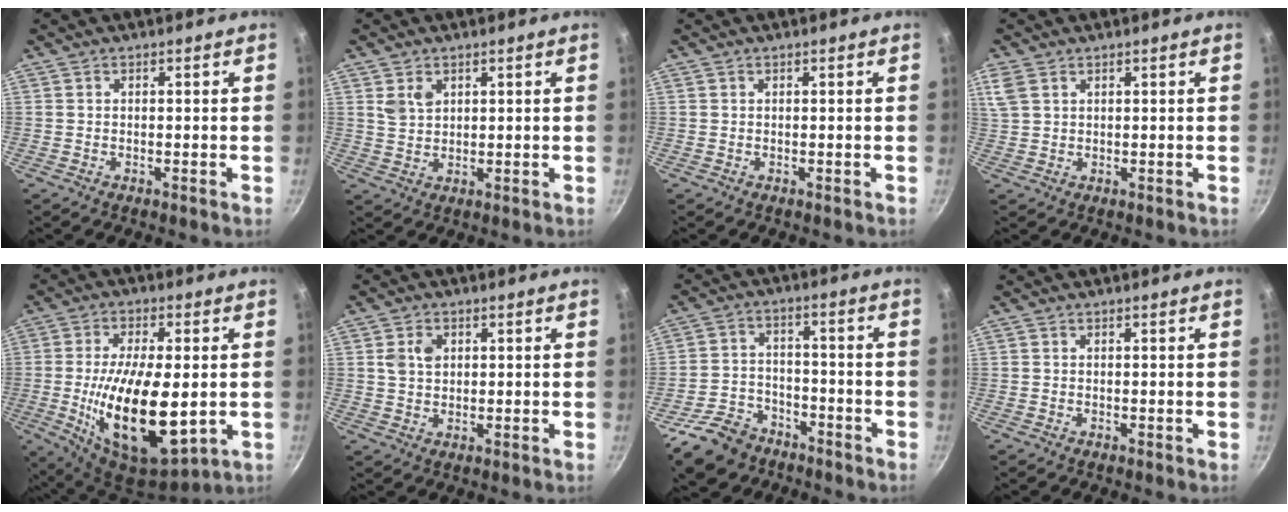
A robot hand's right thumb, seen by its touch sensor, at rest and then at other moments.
{"total": 3.8, "force": [1.6, 2.6, 2.2], "torque": [-0.031, -0.007, 0.034]}
{"total": 0.0}
{"total": 5.1, "force": [2.6, 3.2, 3.0], "torque": [-0.067, 0.005, 0.057]}
{"total": 20.5, "force": [-2.2, 8.9, 18.3], "torque": [-0.316, -0.006, -0.026]}
{"total": 3.9, "force": [1.1, 3.0, 2.3], "torque": [-0.030, 0.000, 0.019]}
{"total": 10.9, "force": [-7.3, 7.1, 4.0], "torque": [-0.065, 0.049, -0.123]}
{"total": 0.0}